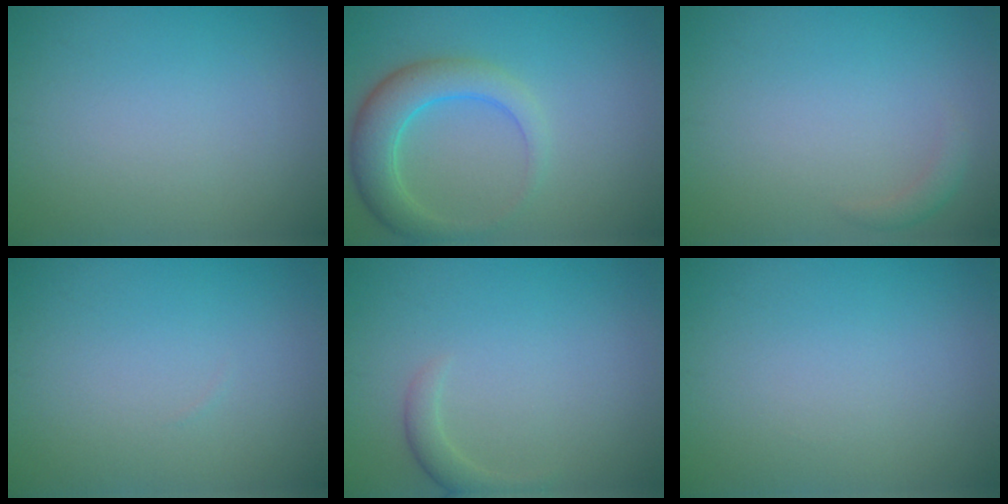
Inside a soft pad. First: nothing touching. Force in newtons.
{"total": 4.5, "press": 4.5, "slide": 0.1}
{"total": 1.0, "press": 1.0, "slide": 0.0}
{"total": 0.0}
{"total": 1.5, "press": 1.5, "slide": 0.1}
{"total": 0.0}